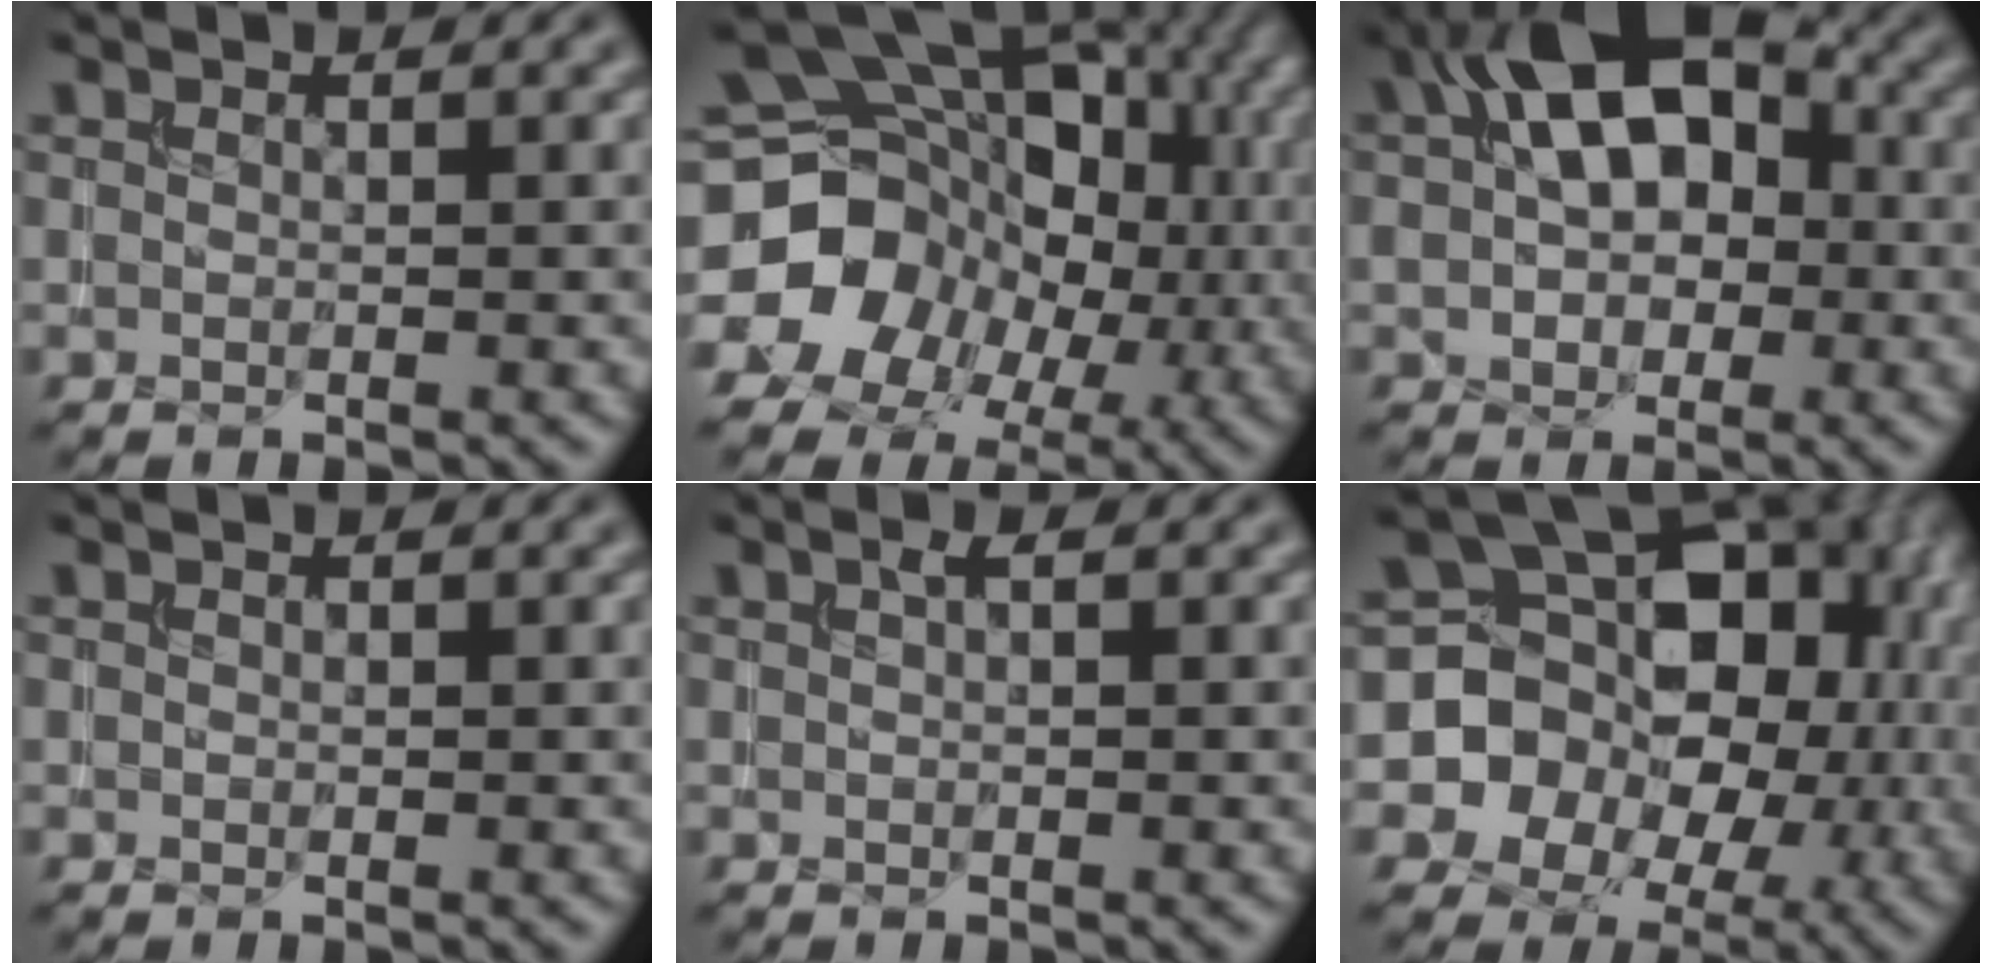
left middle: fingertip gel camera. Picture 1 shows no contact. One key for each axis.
{"total": 20.2, "fx": -1.7, "fy": 17.6, "fz": 9.7, "tx": -0.182, "ty": -0.008, "tz": -0.050}
{"total": 11.4, "fx": 2.2, "fy": 7.3, "fz": 8.4, "tx": -0.132, "ty": 0.031, "tz": 0.017}
{"total": 0.0}
{"total": 0.8, "fx": 0.2, "fy": 0.2, "fz": 0.7, "tx": -0.014, "ty": 0.002, "tz": 0.003}
{"total": 13.6, "fx": -0.5, "fy": 11.4, "fz": 7.4, "tx": -0.096, "ty": -0.010, "tz": -0.025}